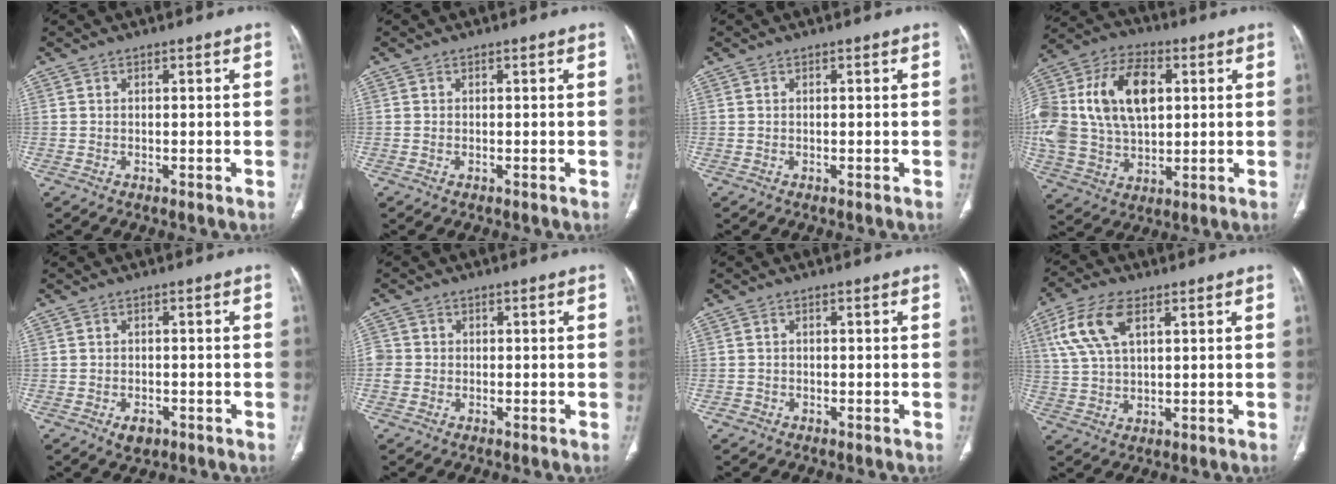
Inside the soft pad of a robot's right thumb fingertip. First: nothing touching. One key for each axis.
{"total": 0.0}
{"total": 0.0}
{"total": 26.3, "fx": 5.2, "fy": 17.0, "fz": 19.4, "tx": -0.426, "ty": 0.030, "tz": 0.101}
{"total": 2.8, "fx": -1.4, "fy": 1.8, "fz": 1.7, "tx": -0.021, "ty": 0.001, "tz": -0.016}
{"total": 3.0, "fx": -0.4, "fy": 2.8, "fz": 0.8, "tx": -0.006, "ty": 0.009, "tz": -0.008}
{"total": 1.1, "fx": -0.6, "fy": 0.9, "fz": 0.1, "tx": 0.001, "ty": 0.004, "tz": -0.014}
{"total": 10.5, "fx": 4.3, "fy": 5.2, "fz": 8.1, "tx": -0.173, "ty": 0.001, "tz": 0.087}